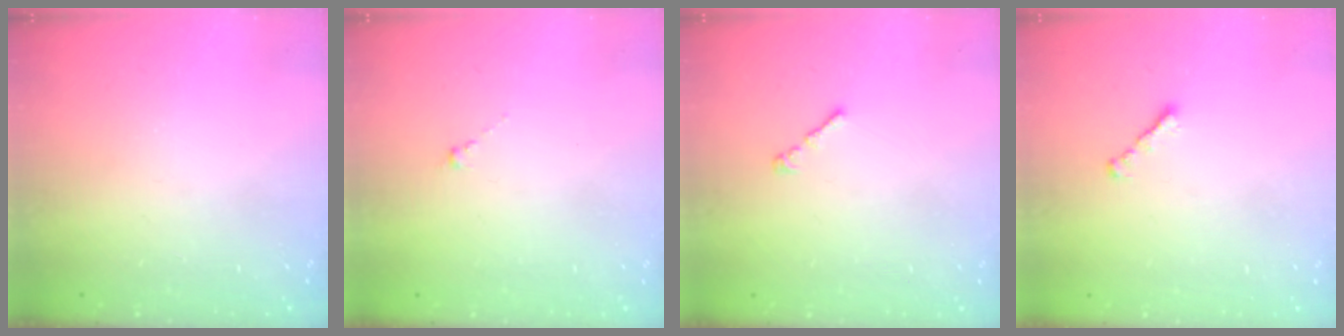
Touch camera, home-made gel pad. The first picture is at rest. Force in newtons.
{"total": 0.0}
{"total": 1.1, "press": 0.9, "slide": 0.5}
{"total": 1.8, "press": 1.7, "slide": 0.6}